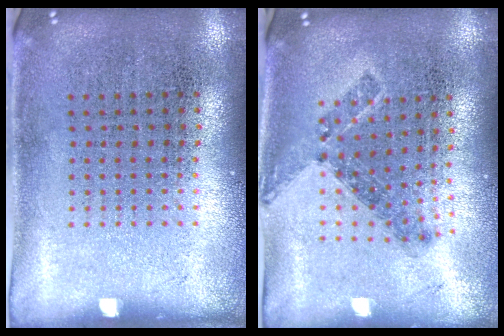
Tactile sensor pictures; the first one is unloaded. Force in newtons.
{"total": 0.8, "press": 0.7, "slide": 0.5}